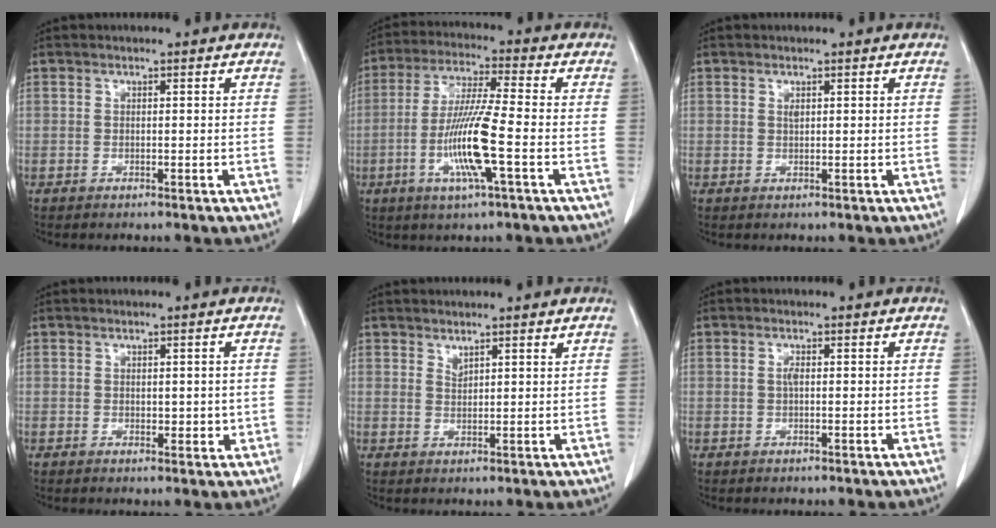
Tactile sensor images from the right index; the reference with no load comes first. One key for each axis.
{"total": 11.4, "fx": -3.1, "fy": 0.0, "fz": 10.9, "tx": -0.219, "ty": -0.012, "tz": -0.064}
{"total": 0.7, "fx": 0.4, "fy": 0.2, "fz": 0.6, "tx": -0.014, "ty": -0.004, "tz": 0.008}
{"total": 2.1, "fx": 0.2, "fy": 1.3, "fz": 1.7, "tx": -0.022, "ty": -0.004, "tz": 0.007}
{"total": 1.9, "fx": 1.7, "fy": 0.3, "fz": 0.7, "tx": -0.014, "ty": -0.006, "tz": 0.033}
{"total": 1.0, "fx": 0.2, "fy": 0.3, "fz": 0.9, "tx": -0.021, "ty": 0.000, "tz": 0.002}